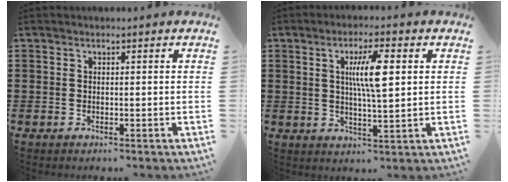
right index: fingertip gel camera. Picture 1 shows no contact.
{"total": 7.2, "force": [1.7, 1.4, 6.9], "torque": [-0.135, 0.007, 0.025]}